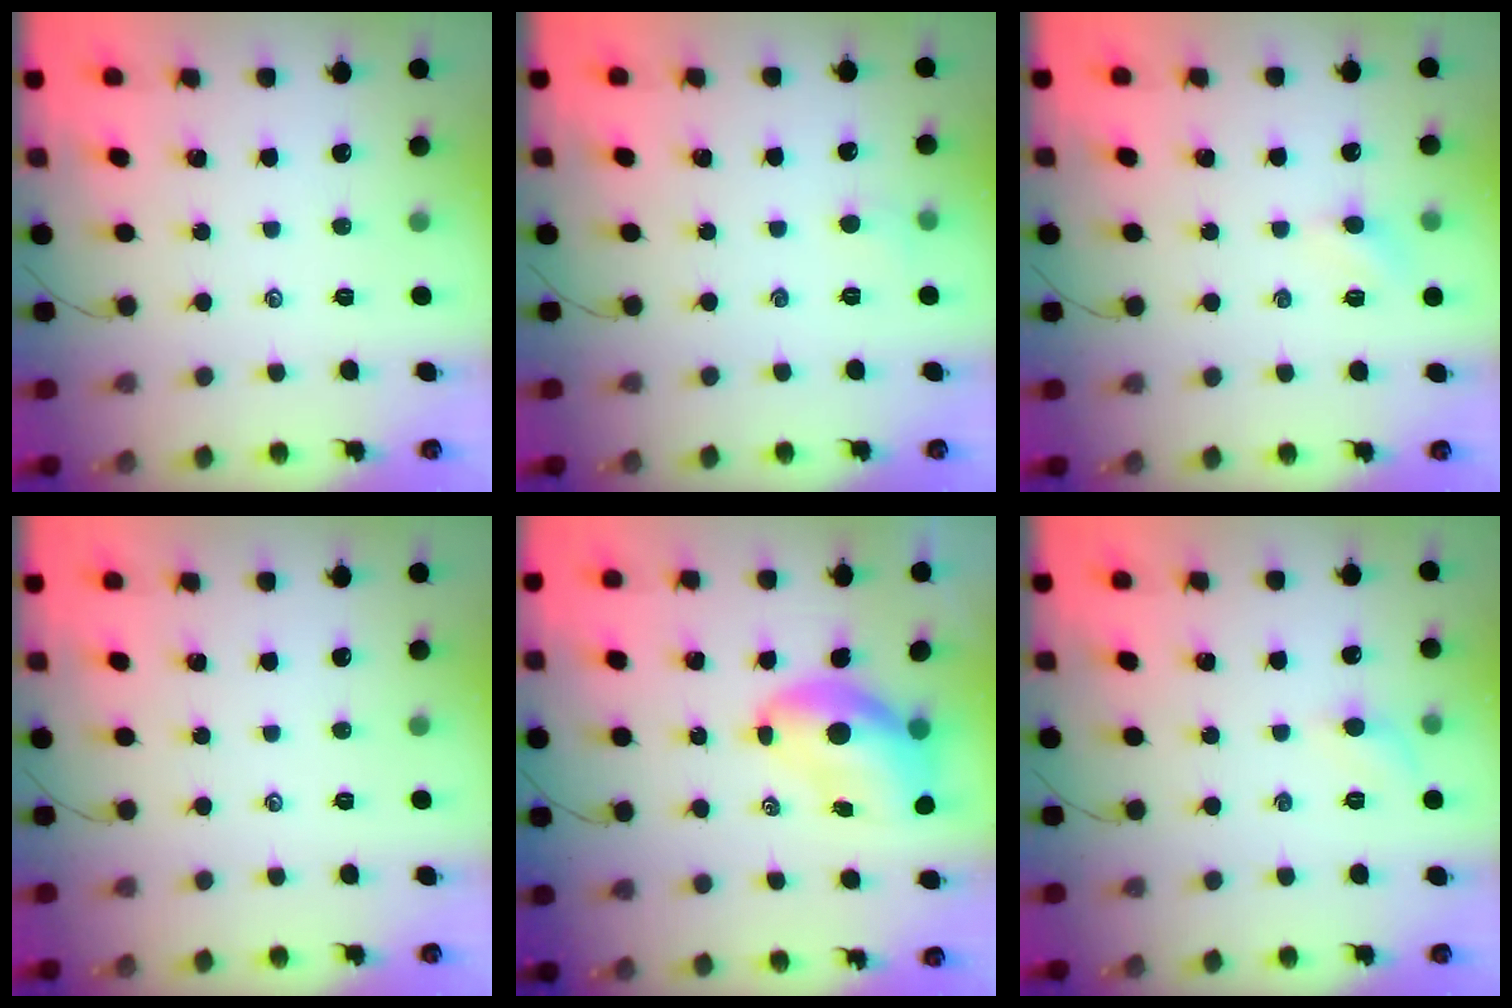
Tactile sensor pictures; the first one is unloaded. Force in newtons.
{"total": 3.9, "press": 3.7, "slide": 1.2}
{"total": 4.1, "press": 3.9, "slide": 1.1}
{"total": 0.0}
{"total": 9.1, "press": 8.7, "slide": 2.5}
{"total": 5.3, "press": 5.0, "slide": 1.8}